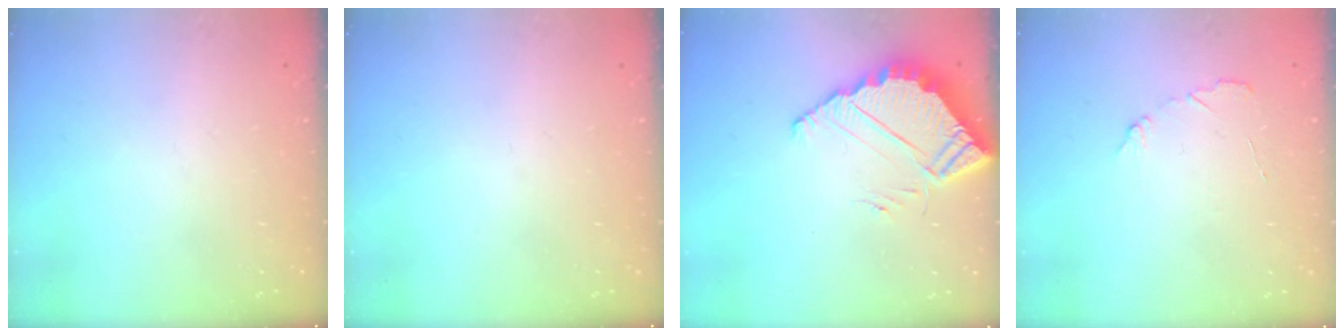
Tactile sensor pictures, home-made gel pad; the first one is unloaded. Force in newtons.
{"total": 0.0}
{"total": 5.7, "press": 5.7, "slide": 0.4}
{"total": 5.2, "press": 5.1, "slide": 0.5}